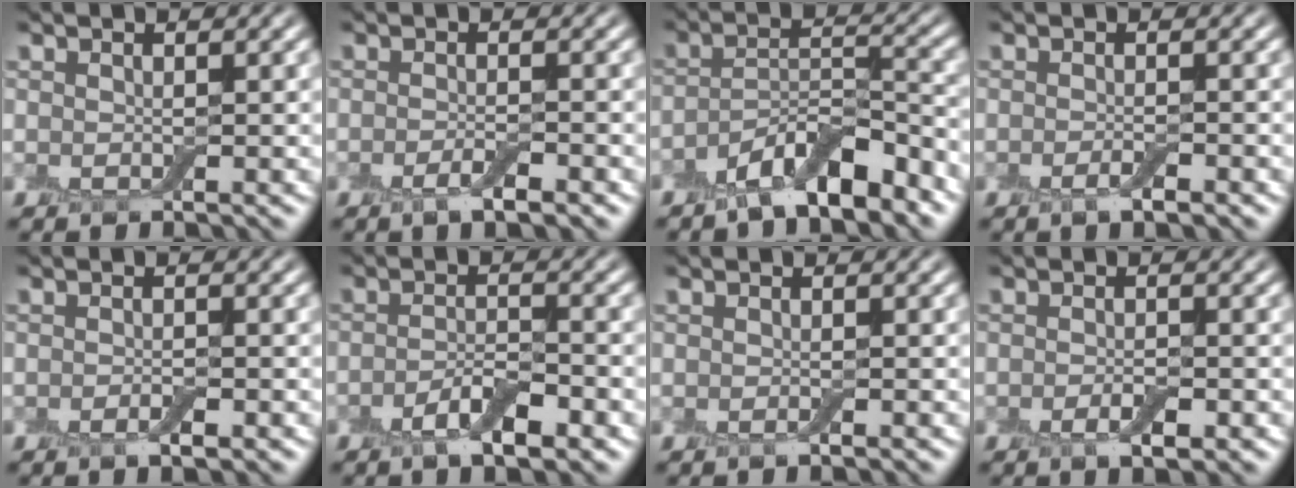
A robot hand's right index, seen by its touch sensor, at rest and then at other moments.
{"total": 2.1, "force": [-1.1, 0.4, 1.7], "torque": [-0.028, -0.002, -0.021]}
{"total": 6.3, "force": [-4.3, 2.0, 4.1], "torque": [-0.069, 0.002, -0.077]}
{"total": 1.5, "force": [-0.8, 0.3, 1.3], "torque": [-0.021, -0.004, -0.016]}
{"total": 1.4, "force": [-0.6, 0.3, 1.2], "torque": [-0.020, -0.004, -0.011]}
{"total": 3.7, "force": [-1.9, 1.1, 2.9], "torque": [-0.054, 0.002, -0.037]}
{"total": 0.5, "force": [-0.2, 0.0, 0.5], "torque": [-0.007, -0.002, -0.005]}
{"total": 2.1, "force": [-0.8, 0.6, 1.8], "torque": [-0.029, -0.004, -0.014]}